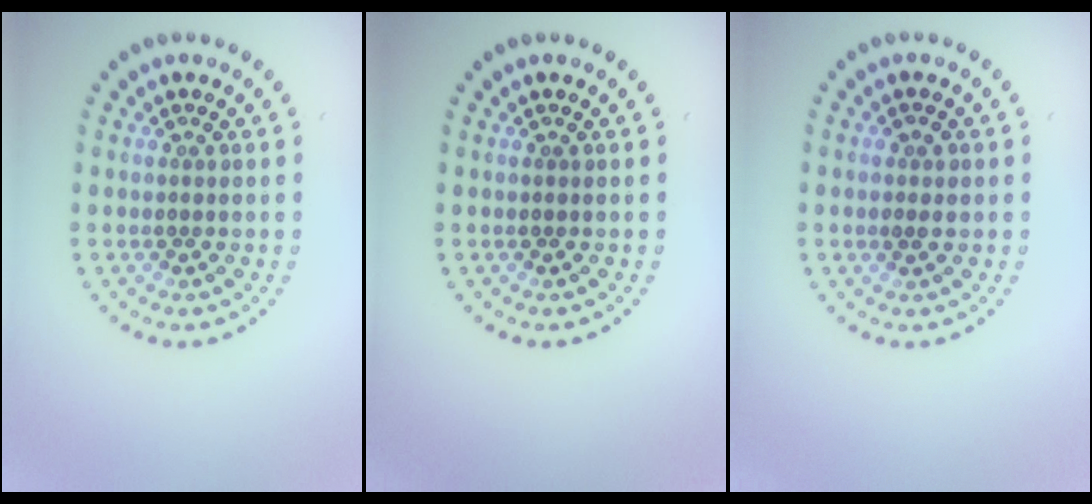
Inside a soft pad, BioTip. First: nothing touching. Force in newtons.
{"total": 0.0}
{"total": 1.1, "press": 1.1, "slide": 0.1}